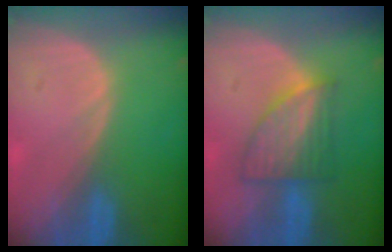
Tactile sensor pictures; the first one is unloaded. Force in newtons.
{"total": 6.6, "press": 6.3, "slide": 2.0}